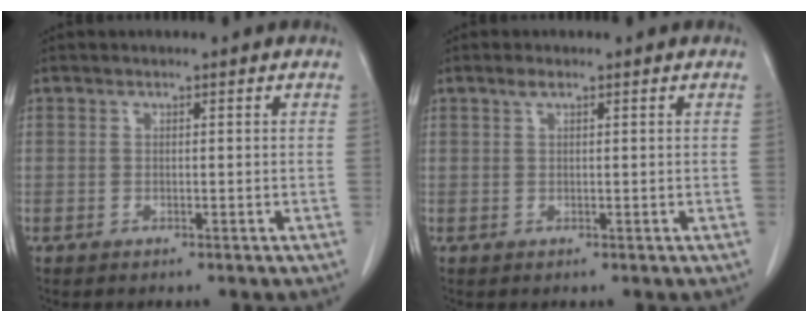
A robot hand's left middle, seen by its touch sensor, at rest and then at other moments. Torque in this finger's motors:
{"motor_torque": [0.30, -0.25, -0.02, 0.00]}